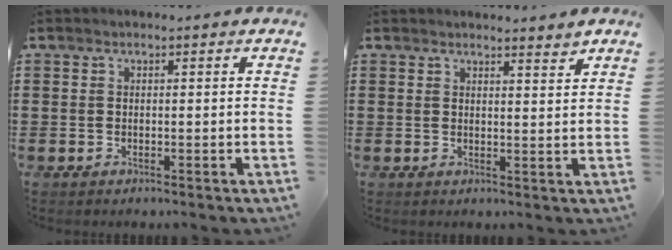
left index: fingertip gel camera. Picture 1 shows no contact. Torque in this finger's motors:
{"motor_torque": [-0.53, -0.54, -0.29, -0.07]}